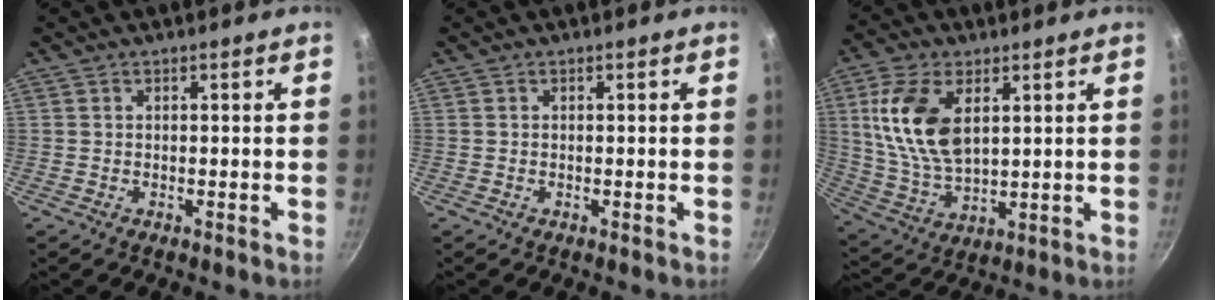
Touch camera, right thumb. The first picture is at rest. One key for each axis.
{"total": 0.0}
{"total": 14.8, "fx": 4.2, "fy": 8.2, "fz": 11.5, "tx": -0.215, "ty": -0.015, "tz": 0.092}